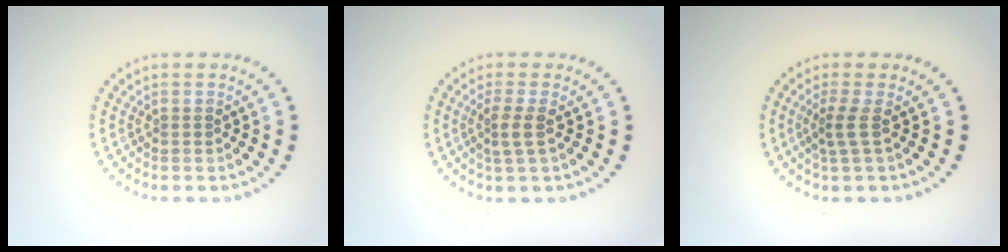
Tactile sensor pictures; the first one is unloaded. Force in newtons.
{"total": 1.9, "press": 1.4, "slide": 1.3}
{"total": 1.8, "press": 1.2, "slide": 1.3}